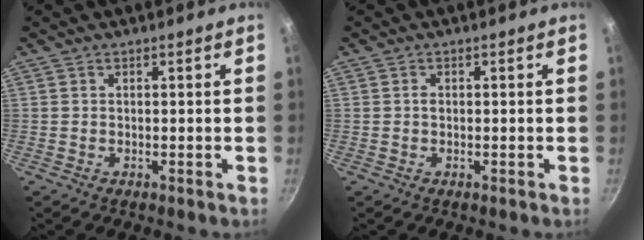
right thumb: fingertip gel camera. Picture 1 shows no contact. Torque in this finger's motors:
{"motor_torque": [0.09, 0.05, 0.32, 0.09, 0.02]}